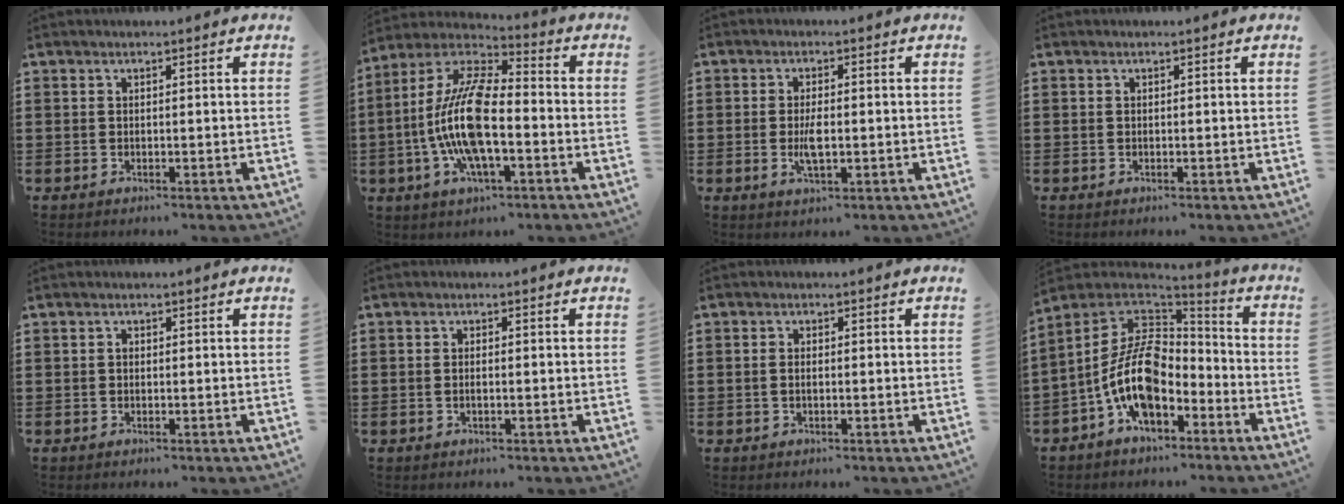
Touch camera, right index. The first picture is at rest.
{"total": 14.0, "force": [-2.5, 4.8, 12.8], "torque": [-0.291, -0.011, -0.053]}
{"total": 3.9, "force": [-0.6, 1.4, 3.6], "torque": [-0.072, -0.001, -0.013]}
{"total": 0.0}
{"total": 0.5, "force": [-0.1, 0.4, 0.4], "torque": [-0.009, 0.000, -0.002]}
{"total": 1.0, "force": [-0.3, 0.3, 0.9], "torque": [-0.018, -0.003, -0.004]}
{"total": 1.2, "force": [-0.3, 0.6, 1.1], "torque": [-0.021, 0.002, -0.006]}
{"total": 13.4, "force": [-3.8, 7.1, 10.8], "torque": [-0.248, -0.001, -0.081]}